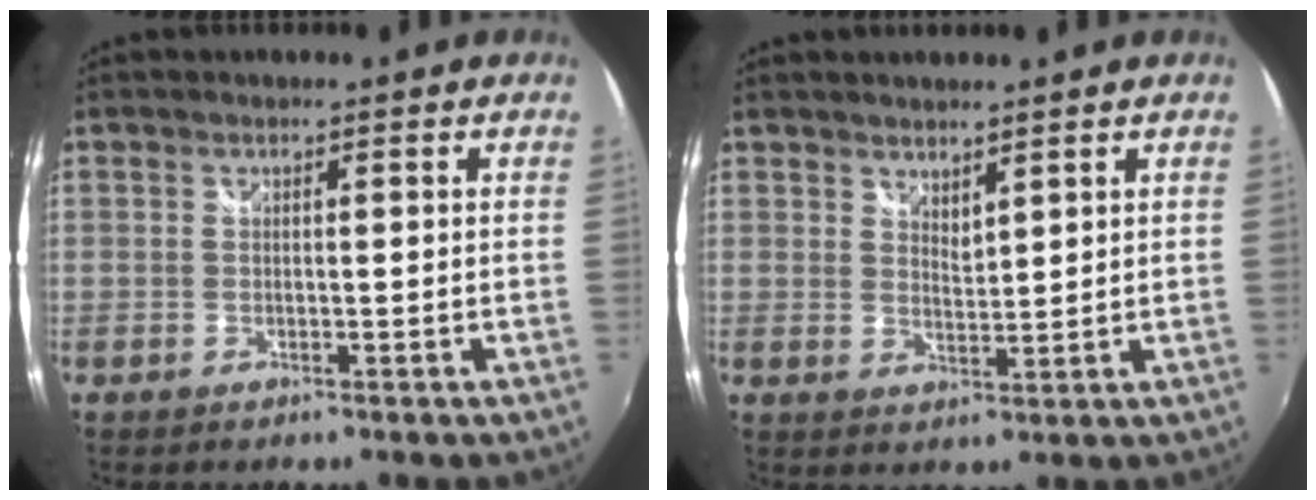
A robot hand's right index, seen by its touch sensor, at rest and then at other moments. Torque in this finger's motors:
{"motor_torque": [-0.03, 0.14, -0.04, 0.00]}